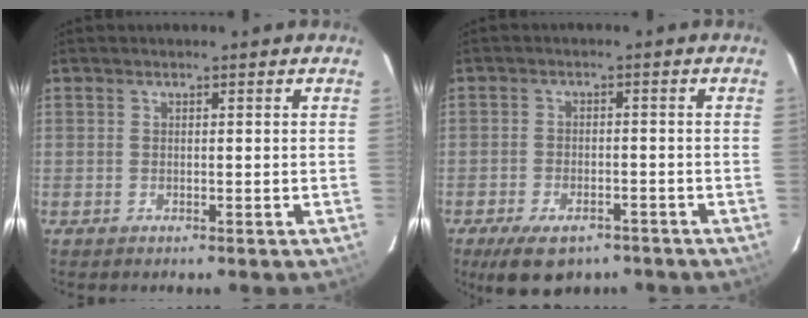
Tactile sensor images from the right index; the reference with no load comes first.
{"total": 9.2, "force": [-6.5, 4.4, 4.8], "torque": [-0.108, -0.012, -0.098]}